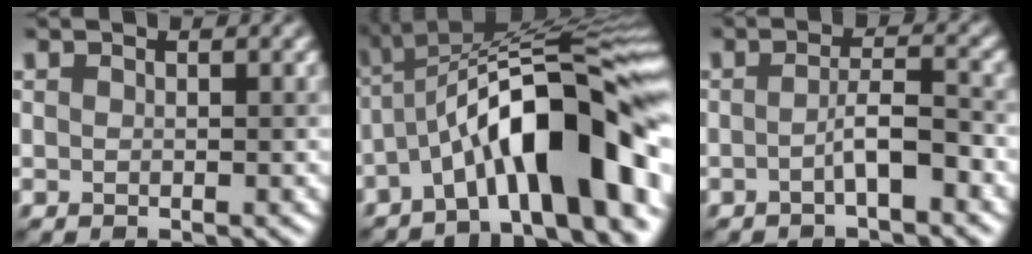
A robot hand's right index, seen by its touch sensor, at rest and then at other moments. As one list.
[{"total": 12.4, "force": [-3.9, 3.0, 11.3], "torque": [-0.170, 0.017, -0.057]}, {"total": 2.5, "force": [-1.1, 0.2, 2.3], "torque": [-0.041, 0.009, -0.019]}]